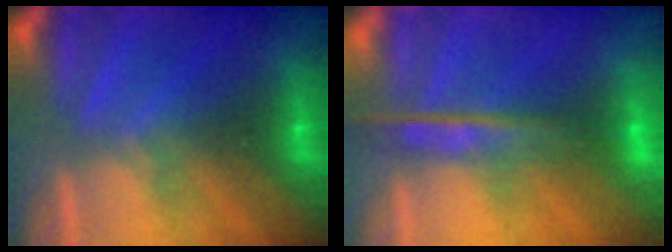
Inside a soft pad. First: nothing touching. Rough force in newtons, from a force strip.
{"total": 7.4}